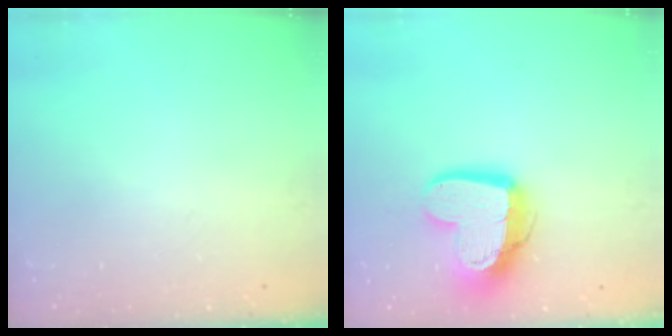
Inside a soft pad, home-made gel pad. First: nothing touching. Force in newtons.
{"total": 15.6, "press": 15.5, "slide": 1.6}